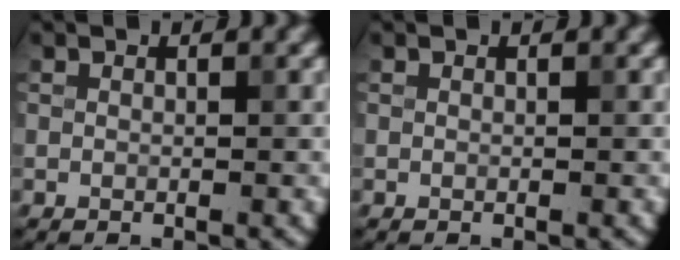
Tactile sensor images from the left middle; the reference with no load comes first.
{"total": 0.0}